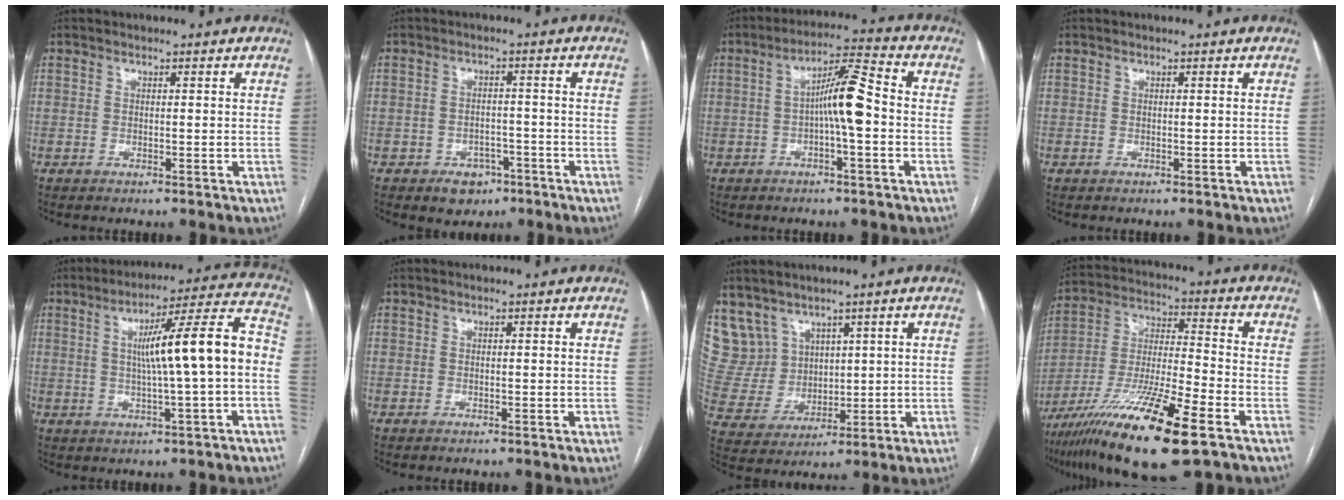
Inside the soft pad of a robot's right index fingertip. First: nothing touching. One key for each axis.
{"total": 4.6, "fx": -2.7, "fy": 3.4, "fz": 1.6, "tx": -0.016, "ty": 0.008, "tz": -0.030}
{"total": 8.0, "fx": -0.8, "fy": 0.8, "fz": 7.9, "tx": -0.141, "ty": 0.021, "tz": -0.018}
{"total": 0.0}
{"total": 13.4, "fx": 0.0, "fy": 0.2, "fz": 13.4, "tx": -0.197, "ty": 0.026, "tz": -0.002}
{"total": 0.0}
{"total": 9.6, "fx": 6.0, "fy": 7.4, "fz": 1.0, "tx": -0.040, "ty": 0.039, "tz": 0.142}
{"total": 19.3, "fx": -11.2, "fy": 1.9, "fz": 15.6, "tx": -0.295, "ty": -0.042, "tz": -0.199}